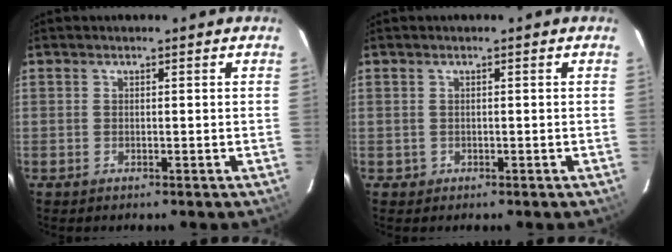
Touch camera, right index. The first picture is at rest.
{"total": 0.8, "force": [-0.2, 0.7, 0.0], "torque": [0.002, 0.002, 0.002]}